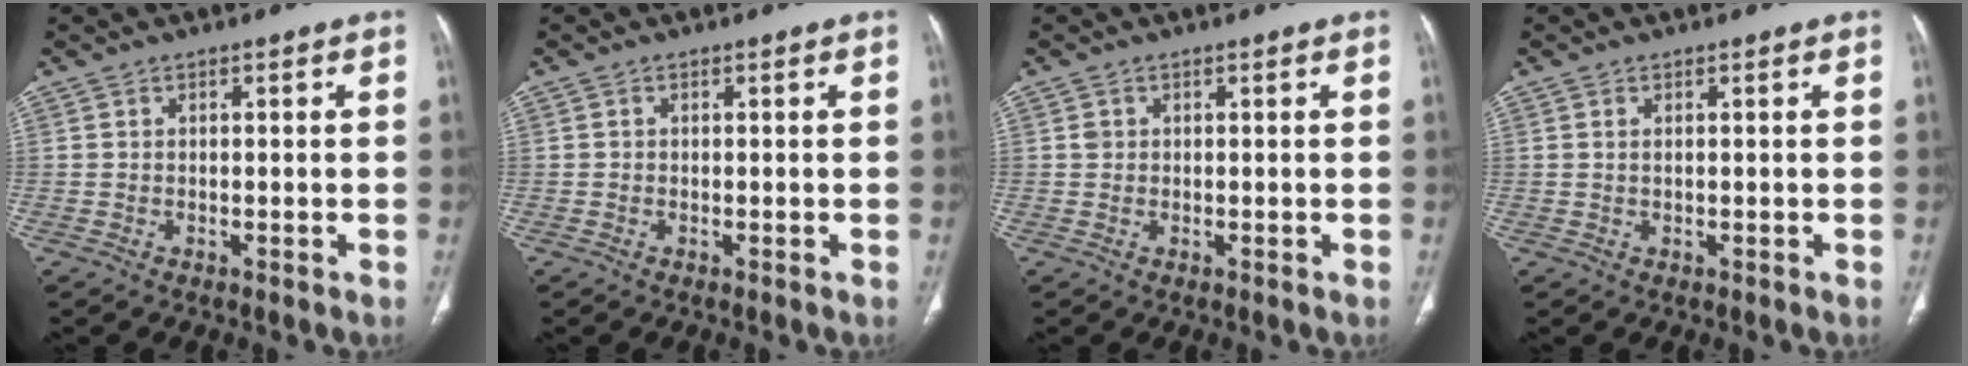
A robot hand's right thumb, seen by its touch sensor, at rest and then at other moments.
{"total": 0.0}
{"total": 0.9, "force": [0.2, 0.8, 0.3], "torque": [-0.002, 0.003, 0.005]}
{"total": 0.6, "force": [0.3, 0.2, 0.5], "torque": [-0.016, 0.004, 0.007]}